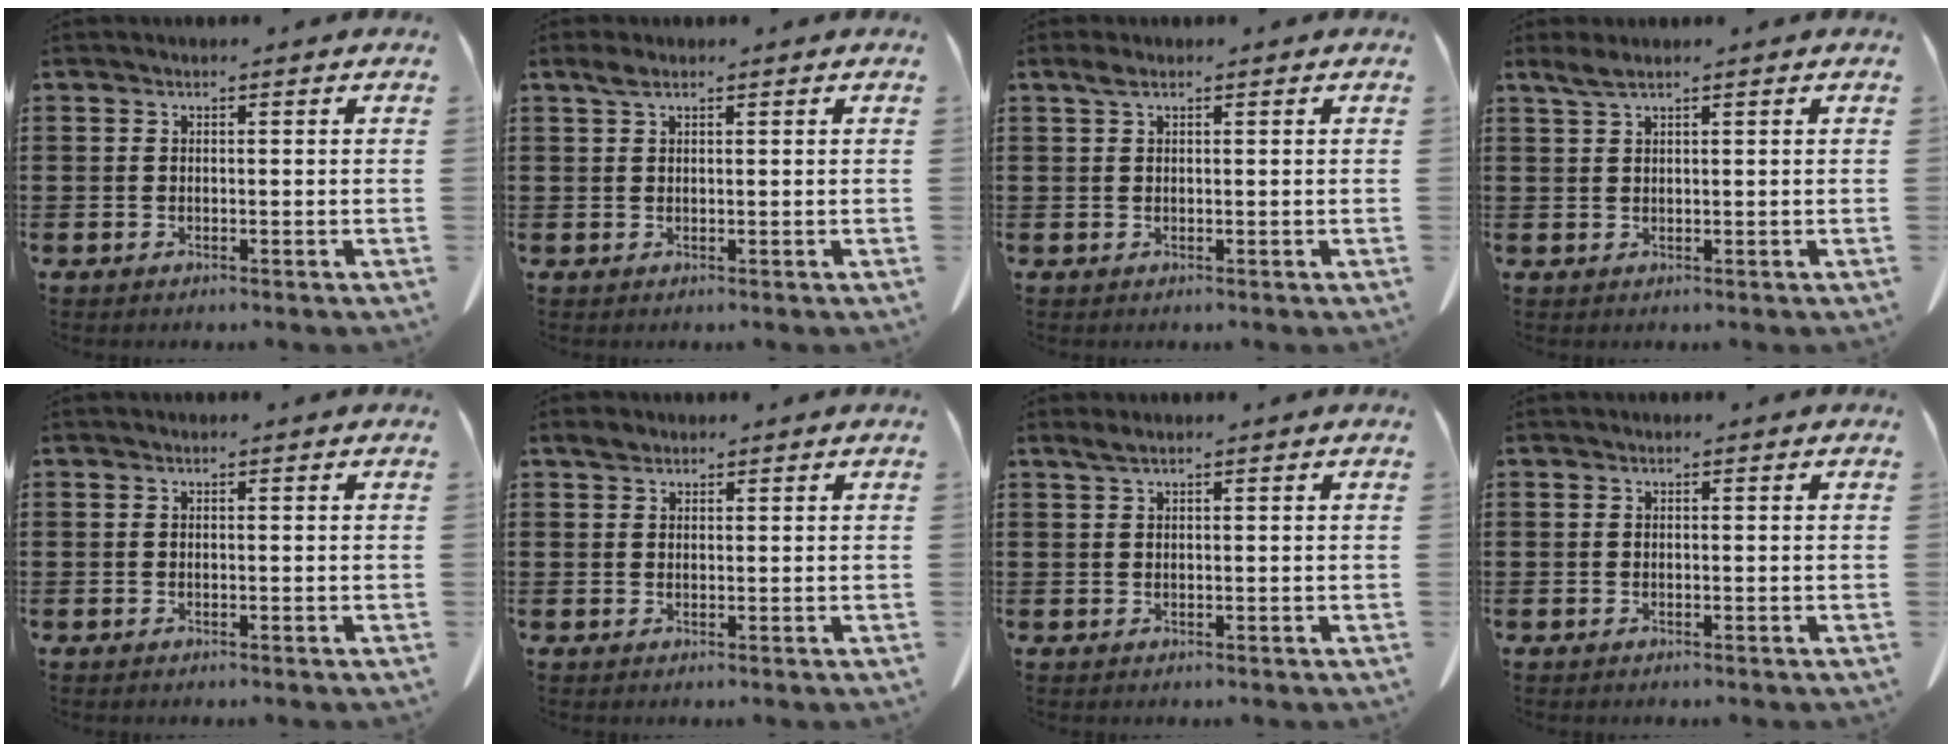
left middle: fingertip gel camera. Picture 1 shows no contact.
{"total": 1.7, "force": [0.9, 0.7, 1.3], "torque": [-0.029, 0.004, 0.015]}
{"total": 1.3, "force": [0.6, 0.5, 1.1], "torque": [-0.024, 0.003, 0.011]}
{"total": 2.0, "force": [1.4, 0.2, 1.4], "torque": [-0.030, 0.001, 0.027]}
{"total": 0.0}
{"total": 1.6, "force": [1.3, 0.8, 0.6], "torque": [-0.016, 0.005, 0.025]}
{"total": 1.2, "force": [0.9, 0.1, 0.8], "torque": [-0.018, 0.001, 0.016]}
{"total": 0.0}